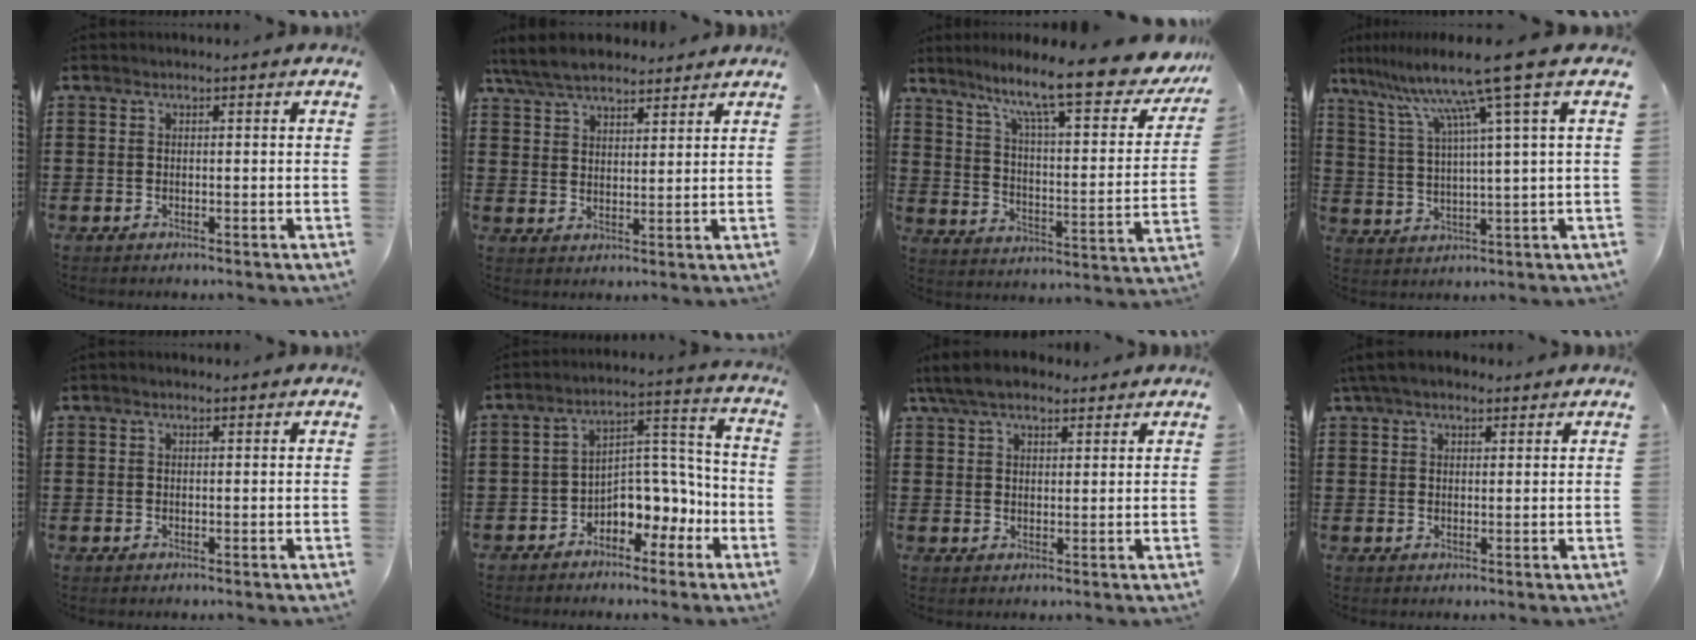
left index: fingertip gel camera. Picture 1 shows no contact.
{"total": 6.5, "force": [5.7, 2.2, 2.2], "torque": [-0.063, -0.005, 0.107]}
{"total": 12.0, "force": [9.5, 0.7, 7.3], "torque": [-0.142, -0.071, 0.147]}
{"total": 11.3, "force": [6.7, -1.4, 9.0], "torque": [-0.196, -0.028, 0.101]}
{"total": 0.8, "force": [0.6, 0.2, 0.5], "torque": [-0.011, 0.003, 0.011]}
{"total": 5.7, "force": [-3.3, 3.7, 2.8], "torque": [-0.058, 0.000, -0.065]}
{"total": 6.1, "force": [4.9, 2.5, 2.7], "torque": [-0.069, 0.000, 0.091]}
{"total": 4.4, "force": [3.4, 1.6, 2.4], "torque": [-0.055, 0.005, 0.063]}